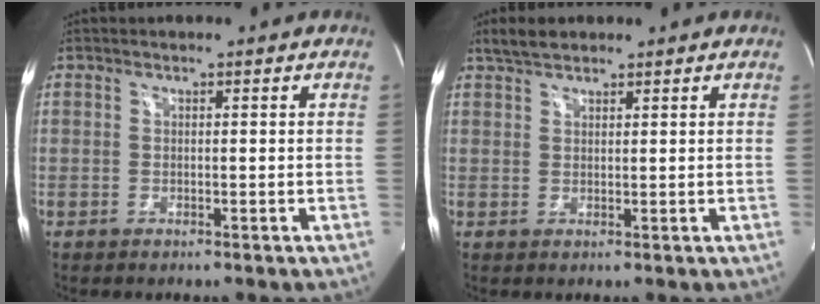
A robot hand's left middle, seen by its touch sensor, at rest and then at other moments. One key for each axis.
{"total": 3.0, "fx": 2.5, "fy": 1.1, "fz": 1.3, "tx": -0.032, "ty": 0.013, "tz": 0.048}